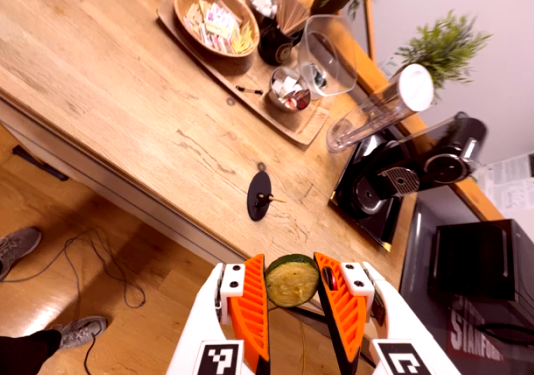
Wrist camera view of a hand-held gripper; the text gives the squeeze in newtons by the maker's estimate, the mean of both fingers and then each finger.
{"total": 9.7, "left": 10.1, "right": 9.2}